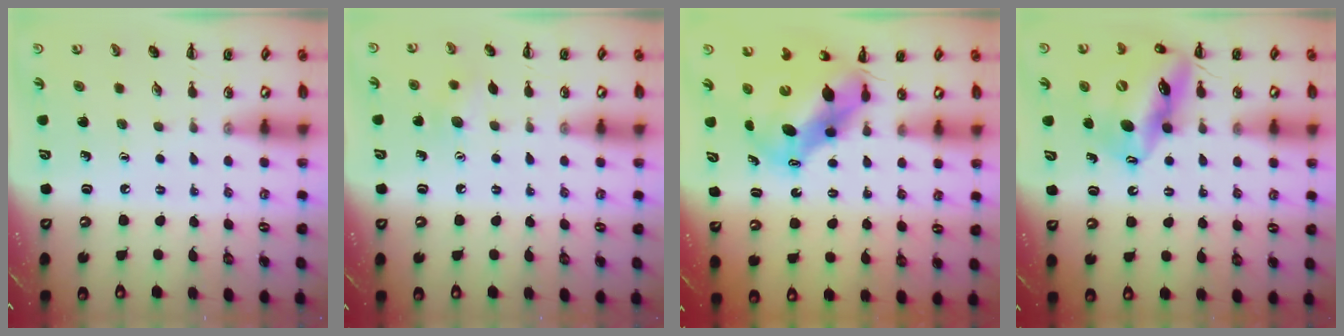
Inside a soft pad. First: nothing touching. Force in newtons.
{"total": 7.4, "press": 7.1, "slide": 1.9}
{"total": 10.2, "press": 9.8, "slide": 2.8}
{"total": 17.5, "press": 17.1, "slide": 4.0}